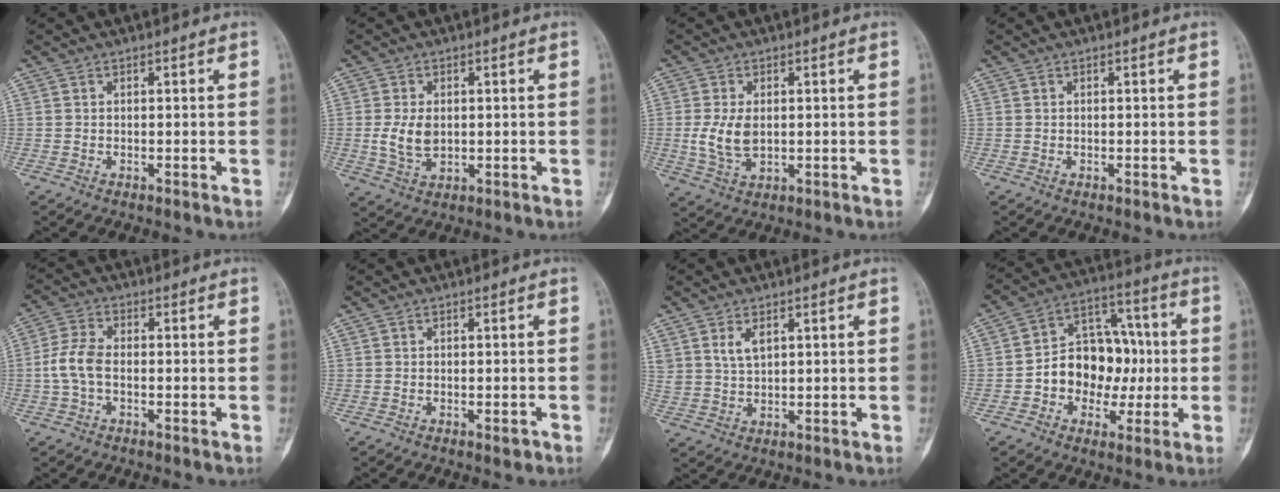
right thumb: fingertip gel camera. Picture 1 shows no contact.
{"total": 5.7, "force": [0.1, 3.6, 4.4], "torque": [-0.084, -0.005, 0.009]}
{"total": 6.3, "force": [0.1, 3.7, 5.1], "torque": [-0.107, -0.007, 0.009]}
{"total": 0.0}
{"total": 6.1, "force": [-0.9, 3.5, 4.8], "torque": [-0.112, 0.017, -0.025]}
{"total": 1.1, "force": [-0.6, 0.5, 0.8], "torque": [-0.011, -0.001, -0.008]}
{"total": 3.9, "force": [1.9, 2.1, 2.6], "torque": [-0.045, -0.010, 0.043]}
{"total": 14.4, "force": [-1.3, 11.0, 9.1], "torque": [-0.088, 0.044, -0.024]}